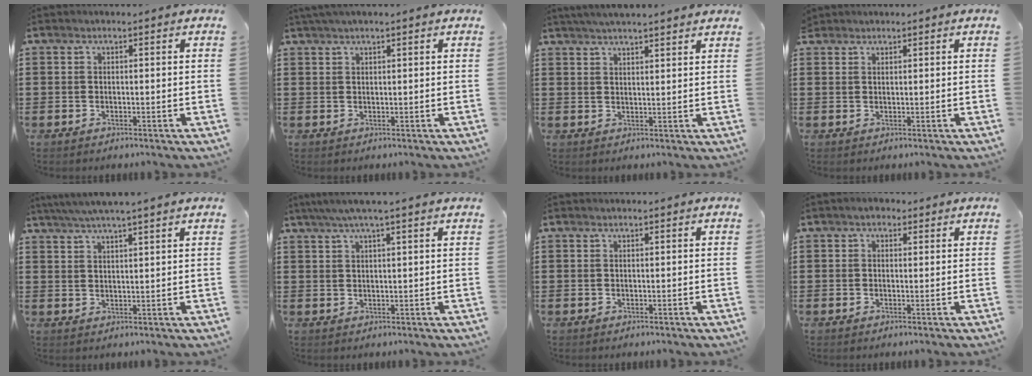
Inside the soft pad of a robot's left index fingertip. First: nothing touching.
{"total": 1.4, "force": [1.1, 0.0, 0.8], "torque": [-0.017, 0.000, 0.021]}
{"total": 3.0, "force": [2.8, -0.4, 0.7], "torque": [-0.022, -0.005, 0.052]}
{"total": 1.1, "force": [1.1, 0.3, 0.0], "torque": [-0.003, 0.001, 0.020]}
{"total": 3.5, "force": [3.1, -0.6, 1.5], "torque": [-0.037, -0.008, 0.054]}
{"total": 2.9, "force": [2.1, -0.3, 2.0], "torque": [-0.045, 0.002, 0.036]}
{"total": 0.0}
{"total": 1.3, "force": [0.8, 1.0, 0.5], "torque": [-0.014, 0.007, 0.014]}